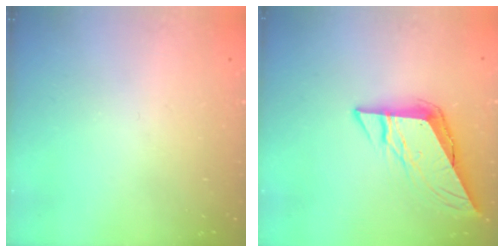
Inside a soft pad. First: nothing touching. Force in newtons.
{"total": 9.8, "press": 9.8, "slide": 0.6}